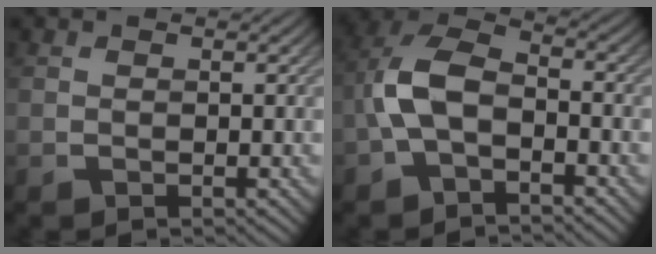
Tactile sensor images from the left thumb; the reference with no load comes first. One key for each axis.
{"total": 7.4, "fx": -2.3, "fy": 4.1, "fz": 5.7, "tx": -0.128, "ty": 0.017, "tz": -0.059}